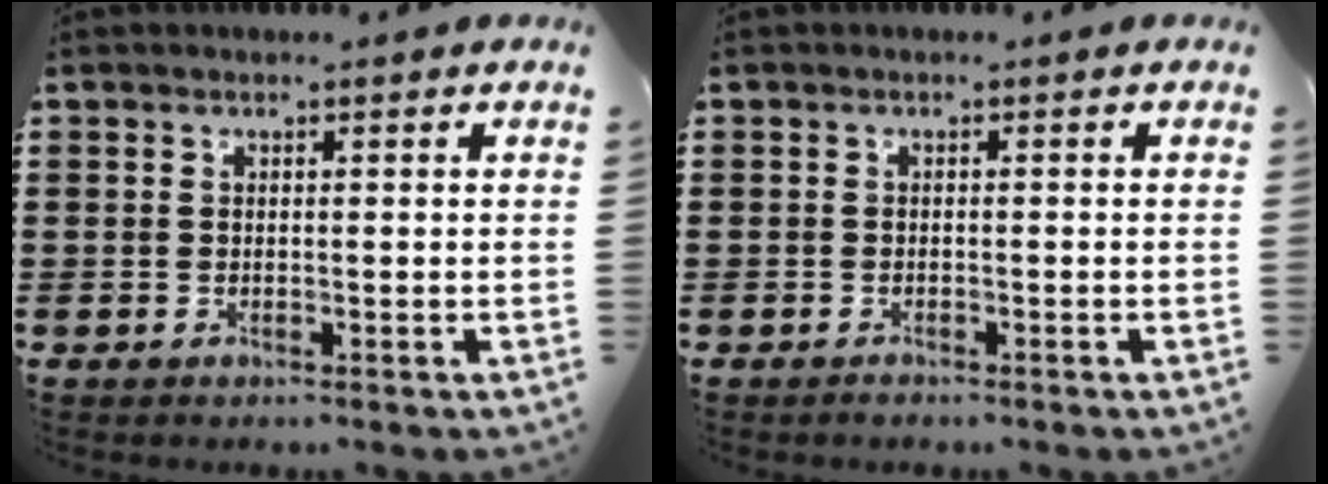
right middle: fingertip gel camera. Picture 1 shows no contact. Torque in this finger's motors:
{"motor_torque": [0.00, 0.00, -0.15, -0.02]}